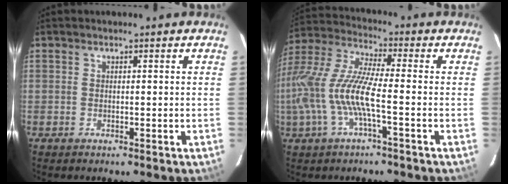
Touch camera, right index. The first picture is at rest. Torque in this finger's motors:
{"motor_torque": [1.54, -0.59, 1.05, 0.21]}